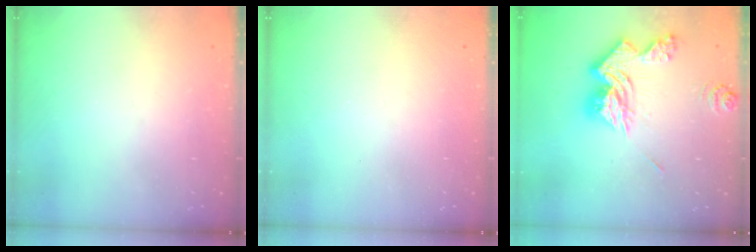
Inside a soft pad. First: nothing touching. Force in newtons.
{"total": 0.0}
{"total": 15.9, "press": 15.9, "slide": 1.6}